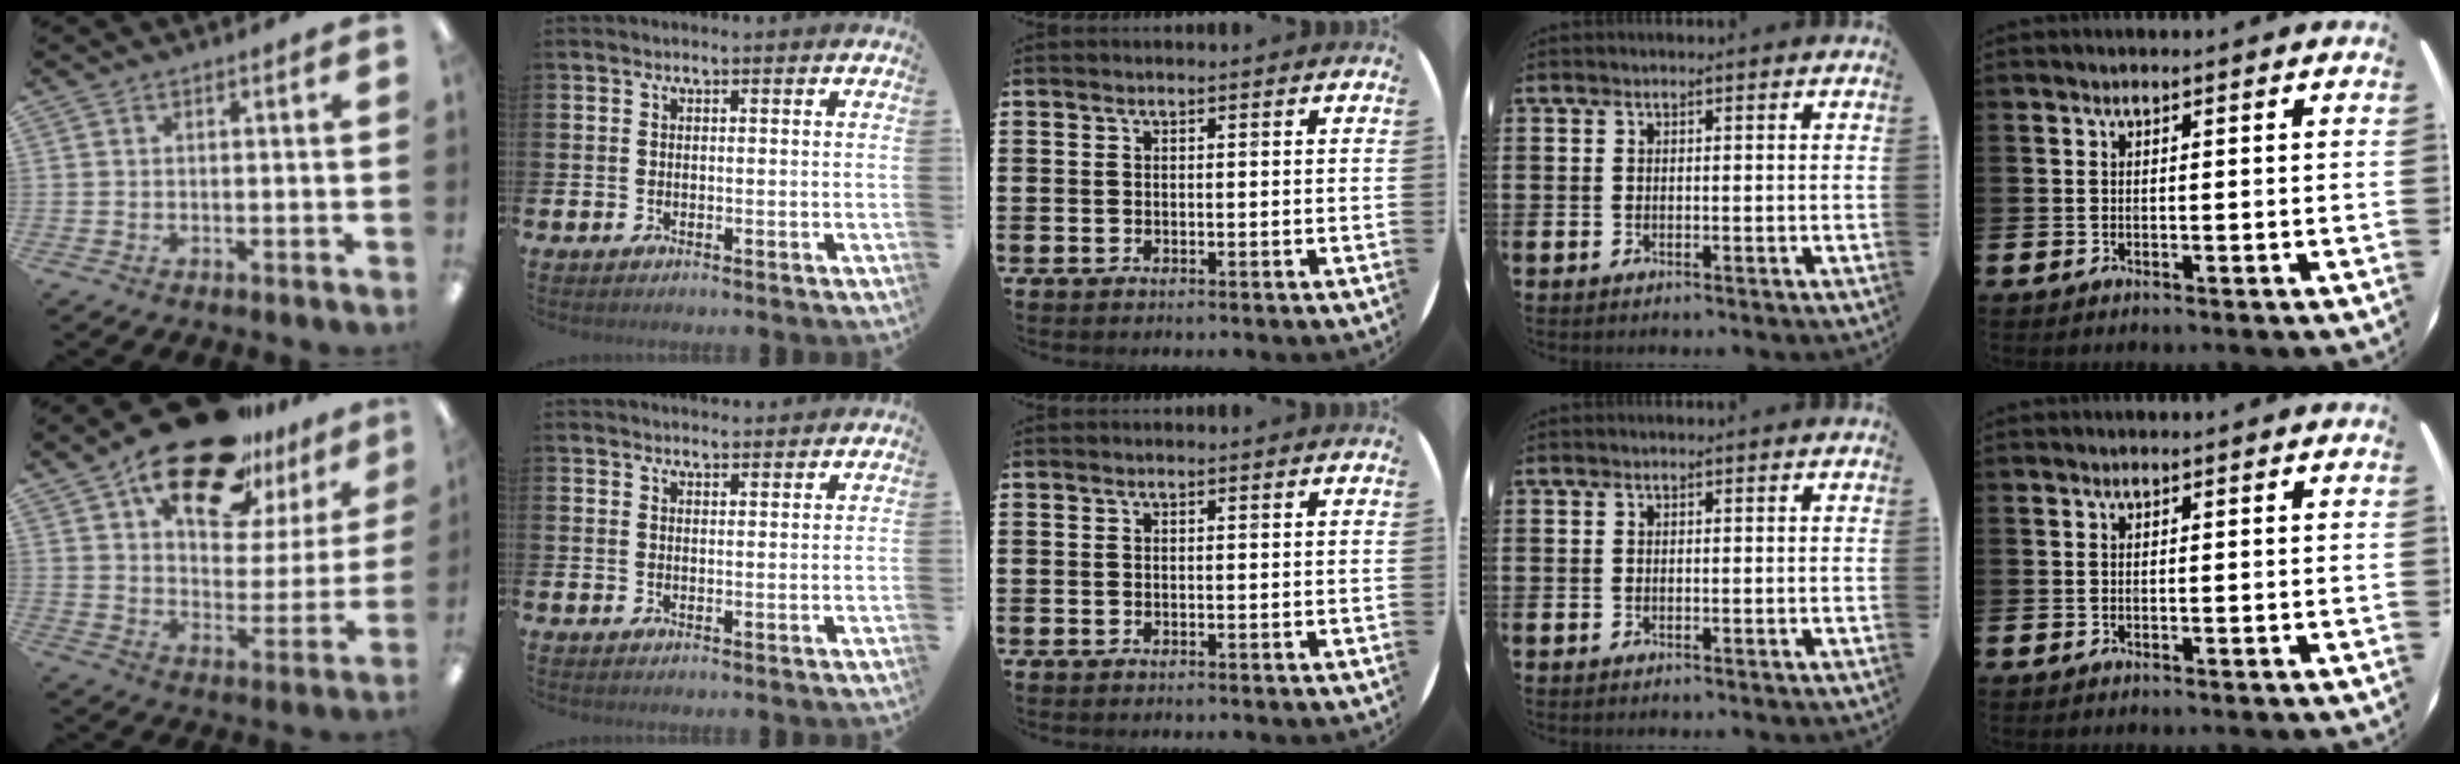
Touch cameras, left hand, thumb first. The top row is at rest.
{"thumb": {"total": 22.4, "force": [16.2, 9.5, 12.2], "torque": [-0.197, -0.096, 0.279]}, "index": {"total": 2.4, "force": [2.4, 0.4, 0.0], "torque": [0.004, -0.013, 0.042]}}